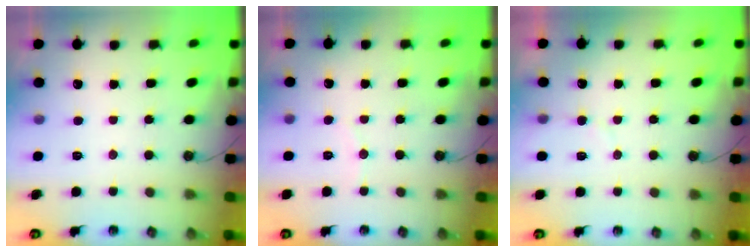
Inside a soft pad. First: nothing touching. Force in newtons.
{"total": 2.7, "press": 2.7, "slide": 0.3}
{"total": 3.0, "press": 3.0, "slide": 0.2}